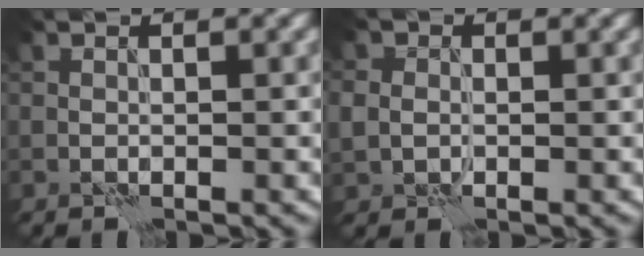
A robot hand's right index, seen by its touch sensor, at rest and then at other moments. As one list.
[{"total": 2.6, "force": [0.2, 2.2, 1.4], "torque": [-0.033, 0.007, 0.000]}]